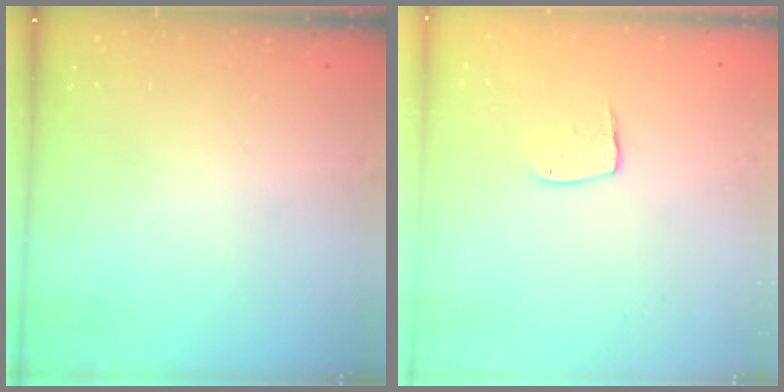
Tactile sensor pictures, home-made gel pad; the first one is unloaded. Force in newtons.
{"total": 6.6, "press": 6.6, "slide": 0.4}